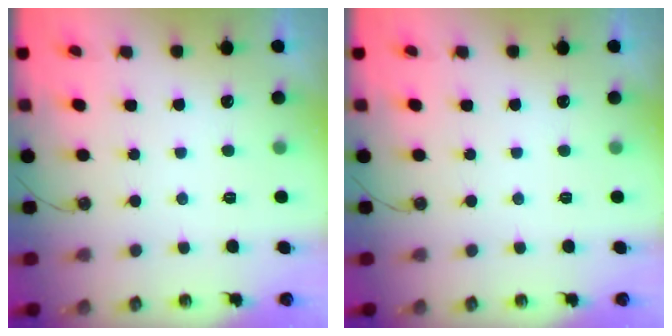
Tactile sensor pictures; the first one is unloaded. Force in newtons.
{"total": 0.0}